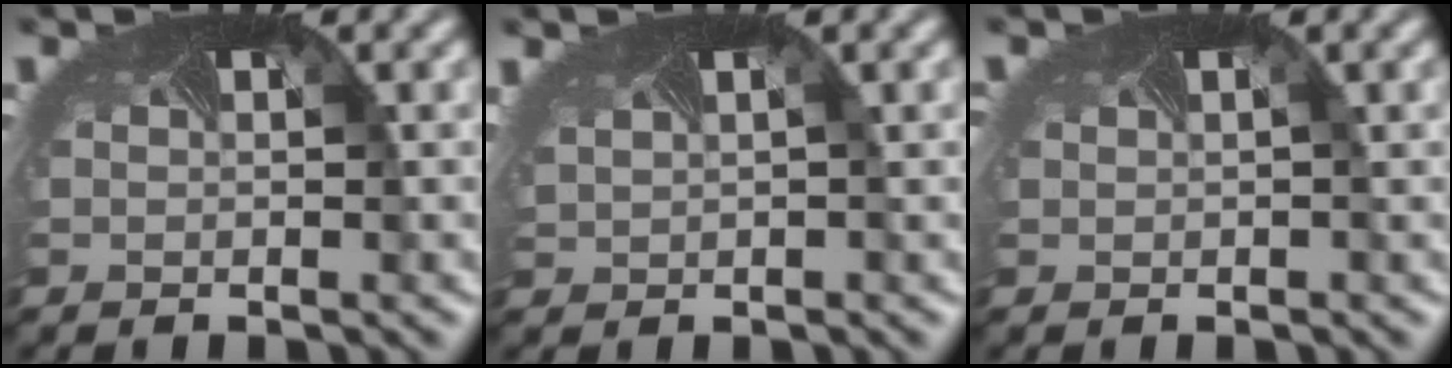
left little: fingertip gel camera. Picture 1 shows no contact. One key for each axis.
{"total": 3.4, "fx": 1.2, "fy": 2.0, "fz": 2.5, "tx": -0.075, "ty": 0.014, "tz": 0.030}
{"total": 1.5, "fx": 0.5, "fy": 1.0, "fz": 1.0, "tx": -0.026, "ty": 0.008, "tz": 0.006}